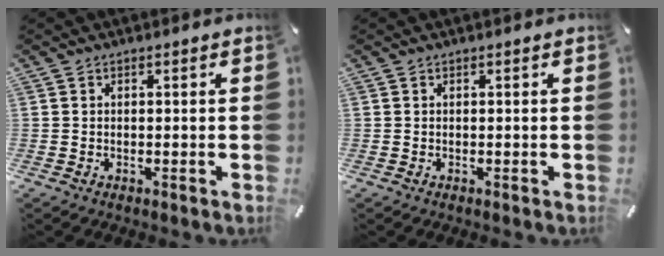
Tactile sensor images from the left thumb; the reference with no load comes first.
{"total": 0.0}